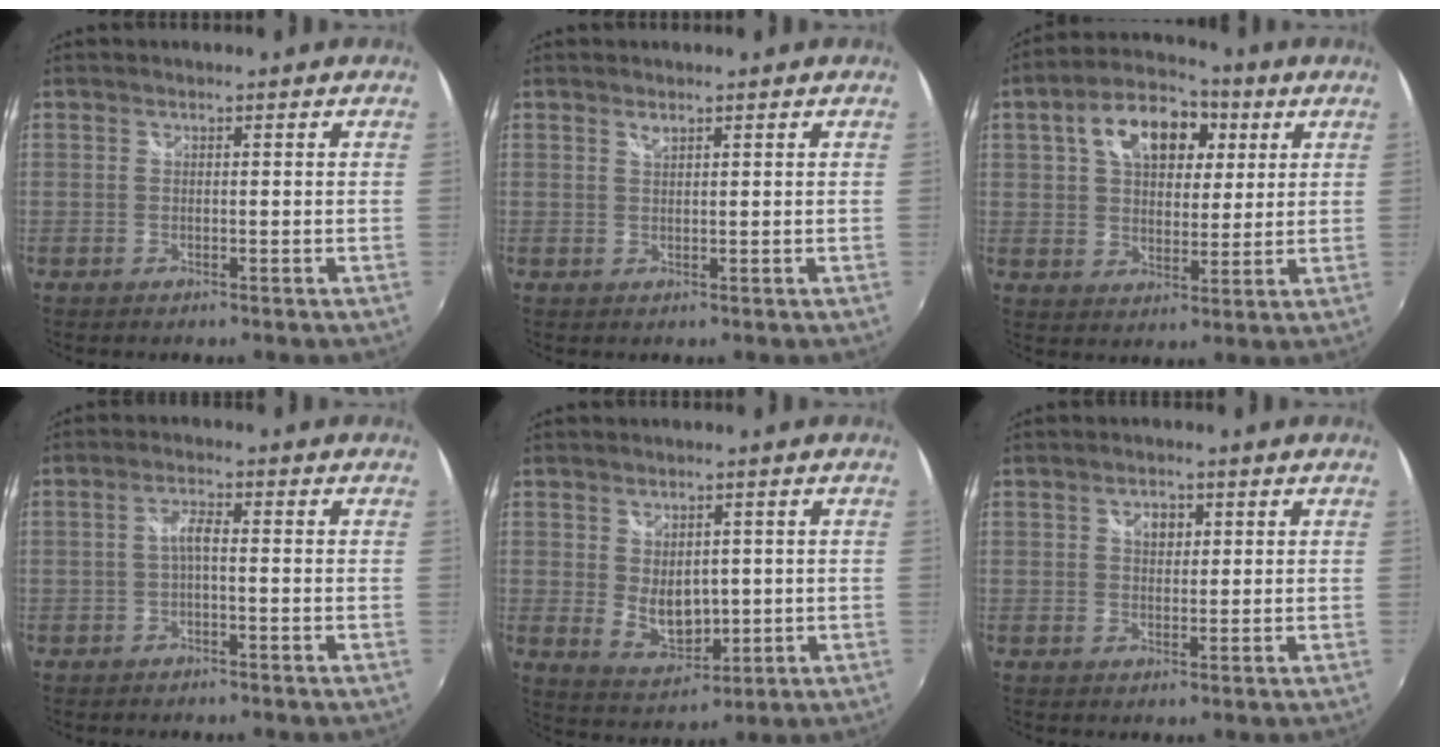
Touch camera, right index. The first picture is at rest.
{"total": 1.0, "force": [0.8, 0.3, 0.6], "torque": [-0.009, 0.001, 0.013]}
{"total": 14.5, "force": [5.4, 8.9, 10.1], "torque": [-0.183, 0.042, 0.087]}
{"total": 2.5, "force": [-0.5, 0.4, 2.4], "torque": [-0.049, 0.006, -0.009]}
{"total": 7.0, "force": [0.5, 4.7, 5.1], "torque": [-0.087, -0.011, 0.025]}
{"total": 2.9, "force": [1.1, 2.0, 1.7], "torque": [-0.023, 0.006, 0.017]}